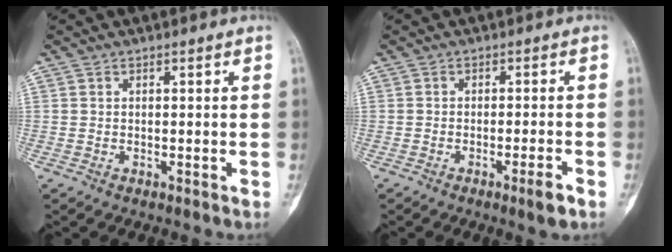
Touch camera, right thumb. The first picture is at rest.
{"total": 3.3, "force": [-2.0, 0.1, 2.6], "torque": [-0.043, 0.004, -0.033]}